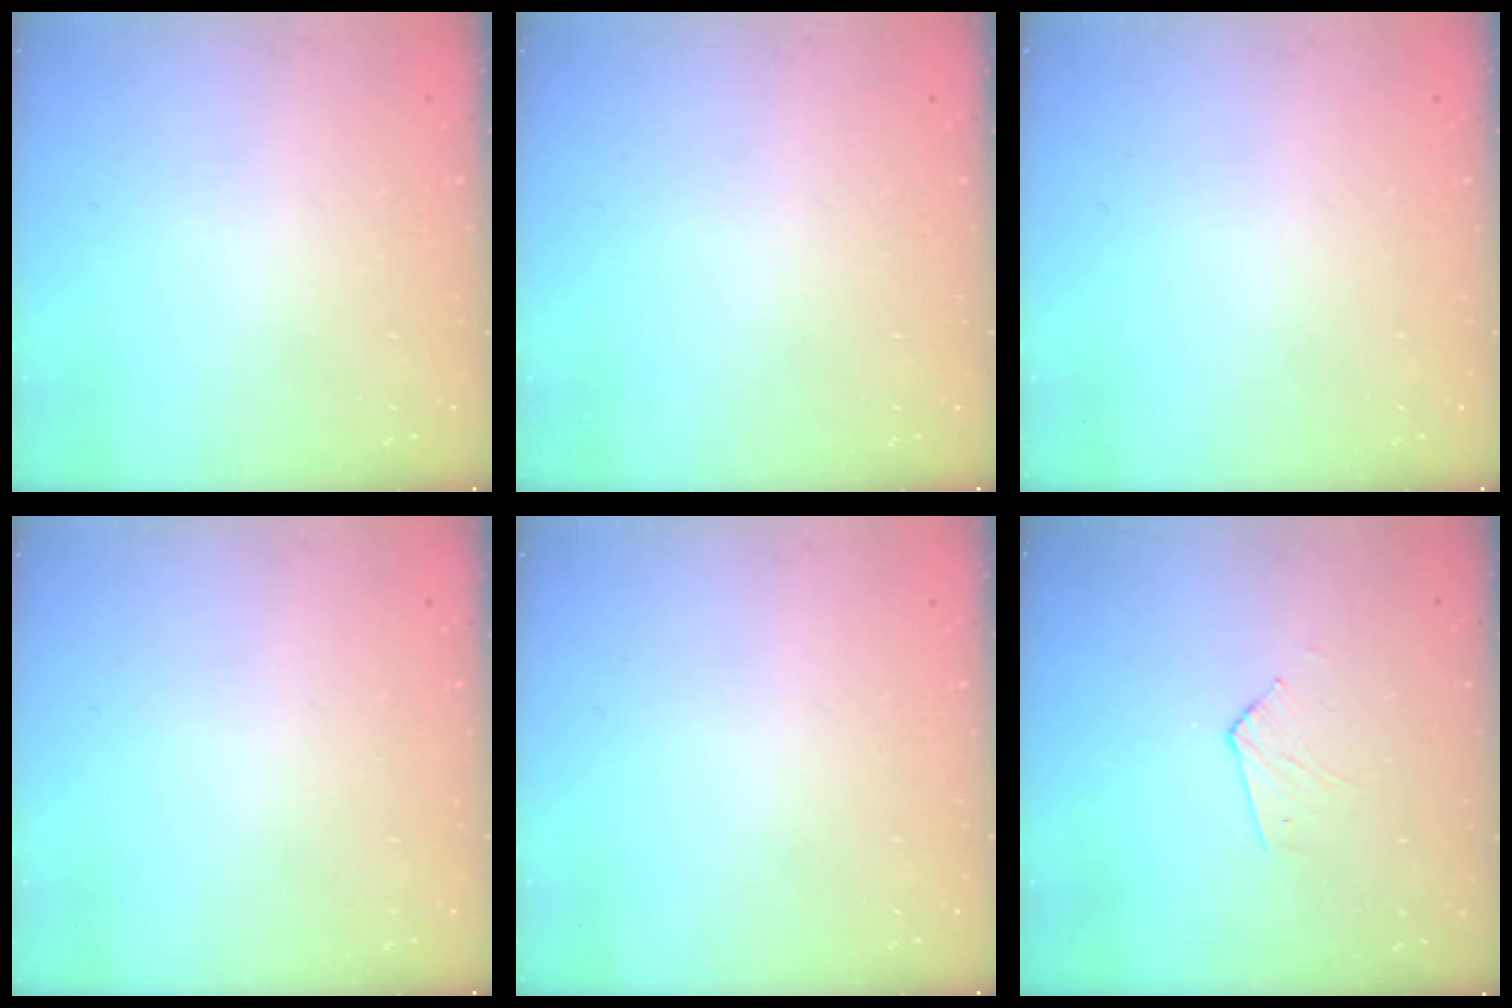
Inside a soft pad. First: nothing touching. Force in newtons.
{"total": 0.0}
{"total": 0.0}
{"total": 0.0}
{"total": 0.0}
{"total": 2.6, "press": 2.6, "slide": 0.2}